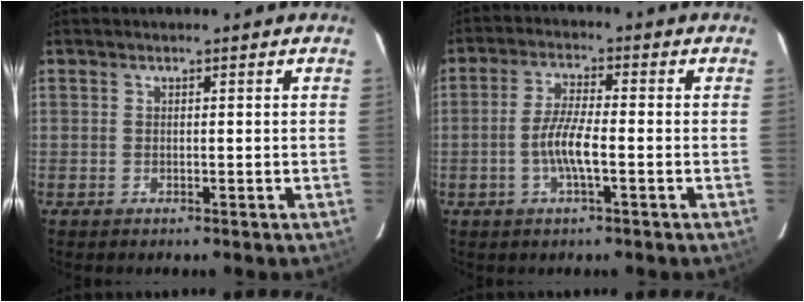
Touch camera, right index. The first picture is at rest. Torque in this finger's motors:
{"motor_torque": [0.85, -0.10, 0.56, 0.12]}